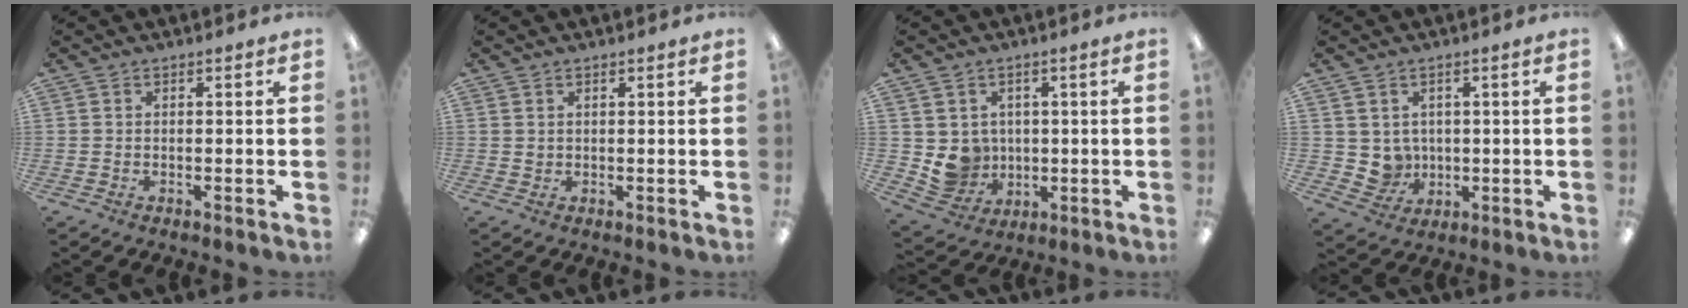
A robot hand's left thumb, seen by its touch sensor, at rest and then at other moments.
{"total": 1.0, "force": [0.7, 0.7, 0.2], "torque": [-0.005, 0.001, 0.014]}
{"total": 7.2, "force": [1.4, 7.0, 1.1], "torque": [-0.027, -0.009, 0.038]}
{"total": 5.1, "force": [1.8, 4.7, 0.6], "torque": [-0.019, -0.005, 0.042]}